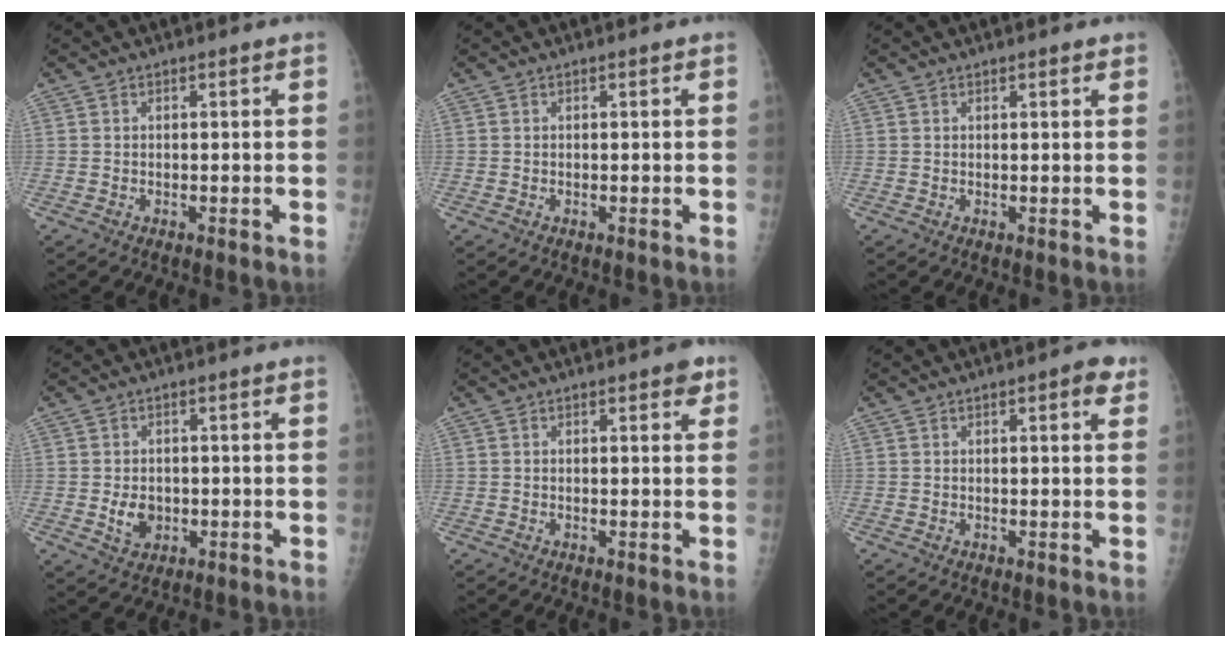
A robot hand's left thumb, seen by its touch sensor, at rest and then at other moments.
{"total": 0.0}
{"total": 1.3, "force": [0.8, 0.4, 1.0], "torque": [-0.014, -0.001, 0.008]}
{"total": 5.3, "force": [-0.8, 4.1, 3.3], "torque": [-0.037, 0.000, -0.004]}
{"total": 2.8, "force": [1.5, 0.9, 2.2], "torque": [-0.019, -0.002, 0.014]}
{"total": 3.7, "force": [1.8, 1.1, 3.1], "torque": [-0.033, -0.002, 0.018]}